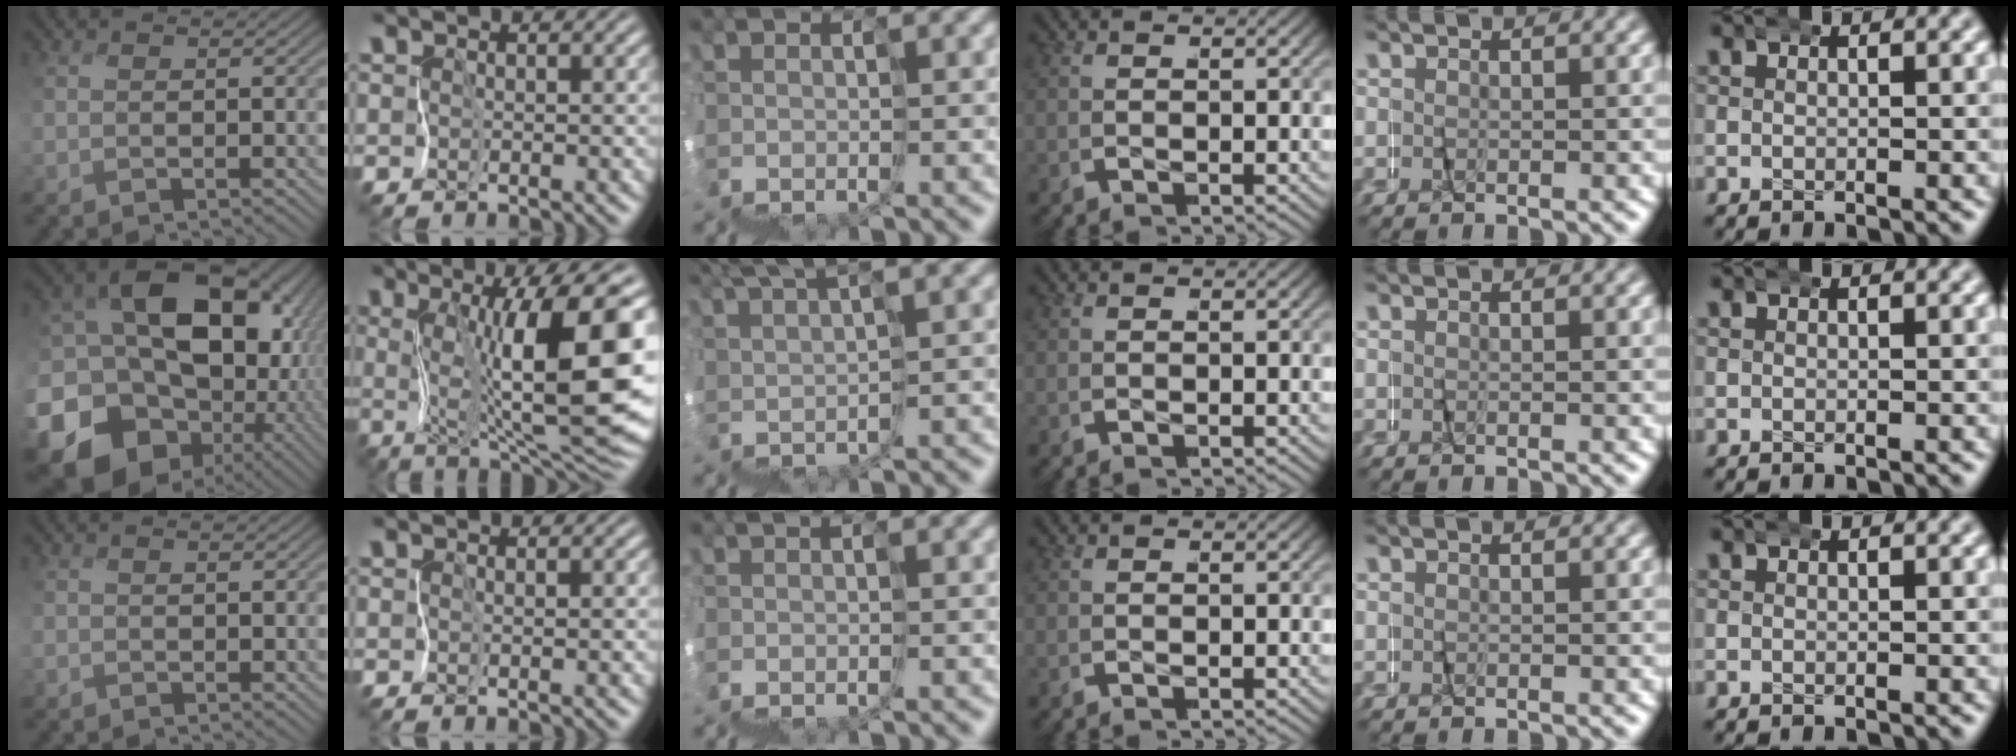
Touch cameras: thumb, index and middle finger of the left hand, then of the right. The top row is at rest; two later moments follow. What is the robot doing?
{"motion": "wrap", "object": "netting"}